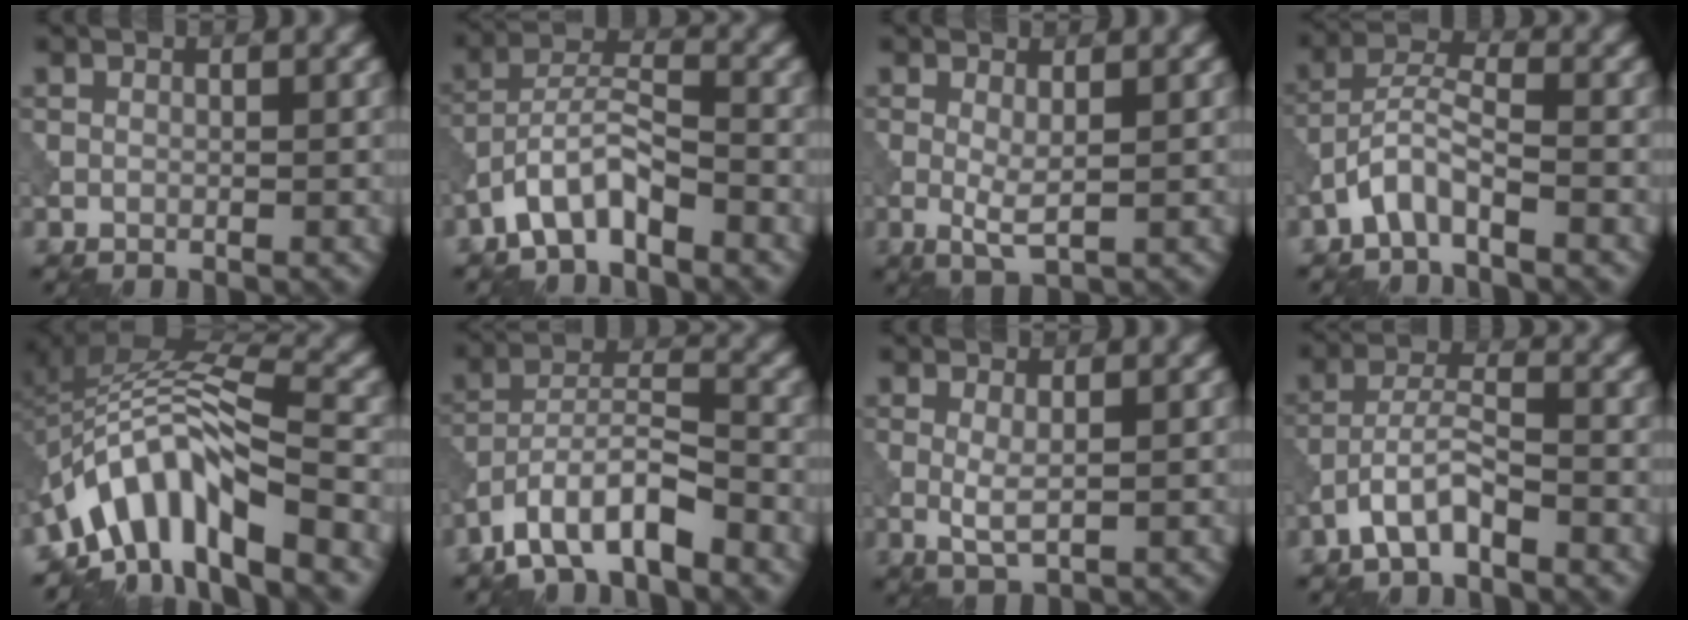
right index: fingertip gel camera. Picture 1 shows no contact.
{"total": 4.6, "force": [-3.3, 1.4, 2.8], "torque": [-0.052, 0.013, -0.072]}
{"total": 2.0, "force": [0.1, 0.3, 2.0], "torque": [-0.043, -0.006, 0.003]}
{"total": 3.5, "force": [-2.6, 0.8, 2.2], "torque": [-0.049, 0.013, -0.060]}
{"total": 9.6, "force": [-5.4, 3.6, 7.1], "torque": [-0.111, 0.012, -0.109]}
{"total": 6.9, "force": [-5.1, 1.9, 4.2], "torque": [-0.076, 0.007, -0.097]}
{"total": 1.9, "force": [0.1, 0.4, 1.9], "torque": [-0.044, -0.003, 0.002]}
{"total": 3.8, "force": [-2.5, 1.0, 2.6], "torque": [-0.053, 0.015, -0.056]}